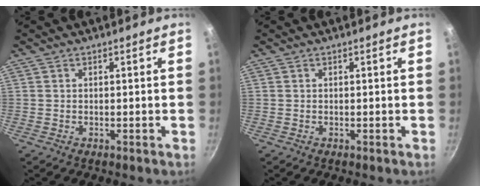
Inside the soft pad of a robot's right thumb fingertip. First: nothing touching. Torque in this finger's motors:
{"motor_torque": [0.00, 0.00, 0.13, 0.02, 0.03]}